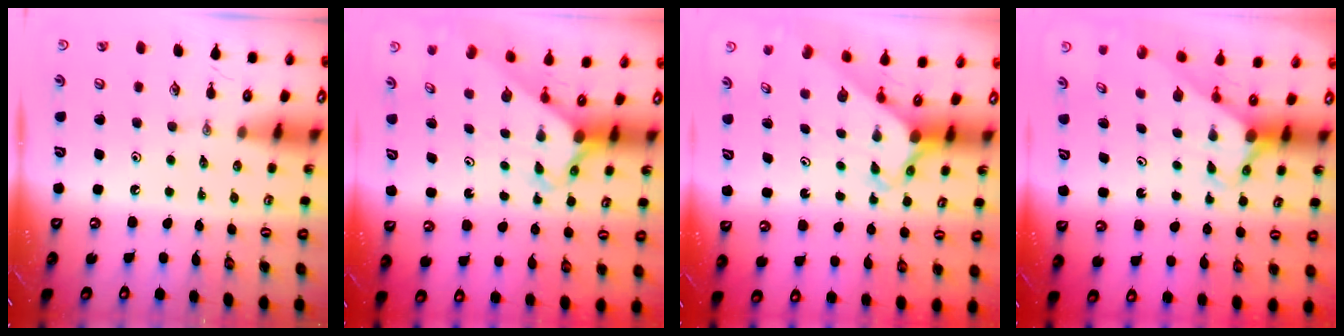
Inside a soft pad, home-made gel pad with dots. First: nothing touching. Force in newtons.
{"total": 2.7, "press": 2.7, "slide": 0.2}
{"total": 2.8, "press": 2.8, "slide": 0.2}
{"total": 2.7, "press": 2.7, "slide": 0.0}